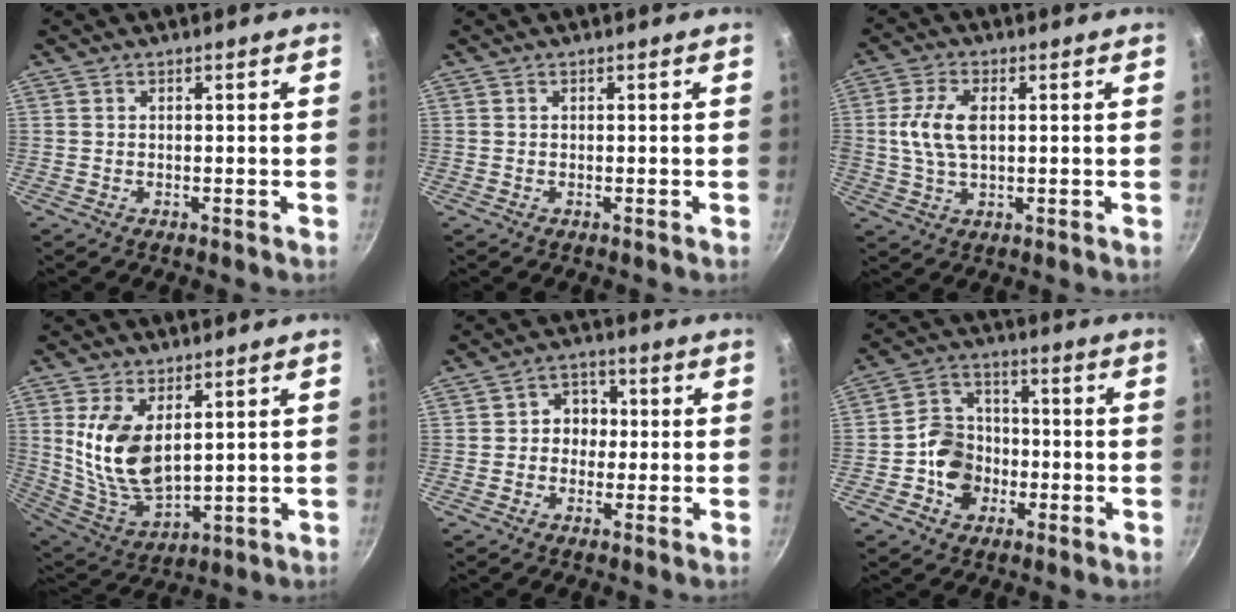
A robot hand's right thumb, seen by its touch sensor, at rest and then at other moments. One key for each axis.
{"total": 0.0}
{"total": 8.2, "fx": 1.1, "fy": 4.2, "fz": 6.9, "tx": -0.140, "ty": 0.007, "tz": 0.019}
{"total": 13.6, "fx": 3.6, "fy": 7.4, "fz": 10.8, "tx": -0.202, "ty": -0.039, "tz": 0.085}
{"total": 5.8, "fx": 0.0, "fy": 5.1, "fz": 2.7, "tx": 0.000, "ty": 0.010, "tz": -0.007}
{"total": 10.0, "fx": -2.4, "fy": 8.6, "fz": 4.6, "tx": -0.047, "ty": 0.029, "tz": -0.052}